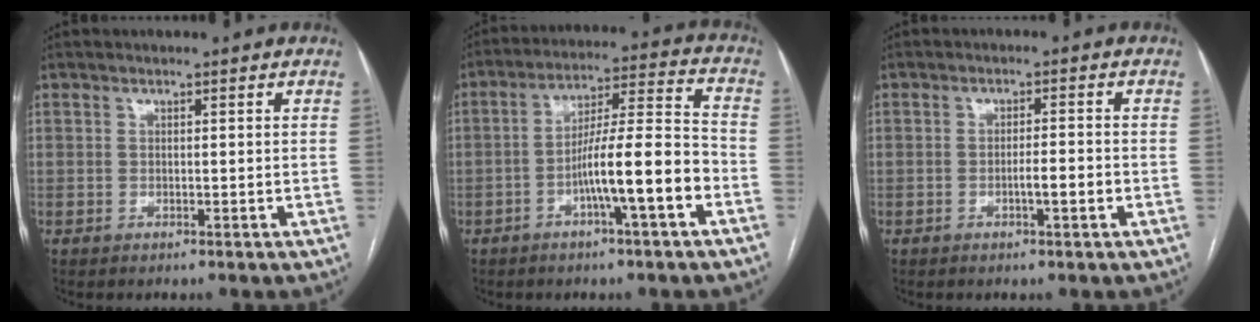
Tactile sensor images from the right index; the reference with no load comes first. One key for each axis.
{"total": 11.9, "fx": -4.5, "fy": 0.5, "fz": 11.0, "tx": -0.187, "ty": 0.017, "tz": -0.073}
{"total": 2.9, "fx": -1.0, "fy": 0.3, "fz": 2.7, "tx": -0.046, "ty": 0.001, "tz": -0.016}